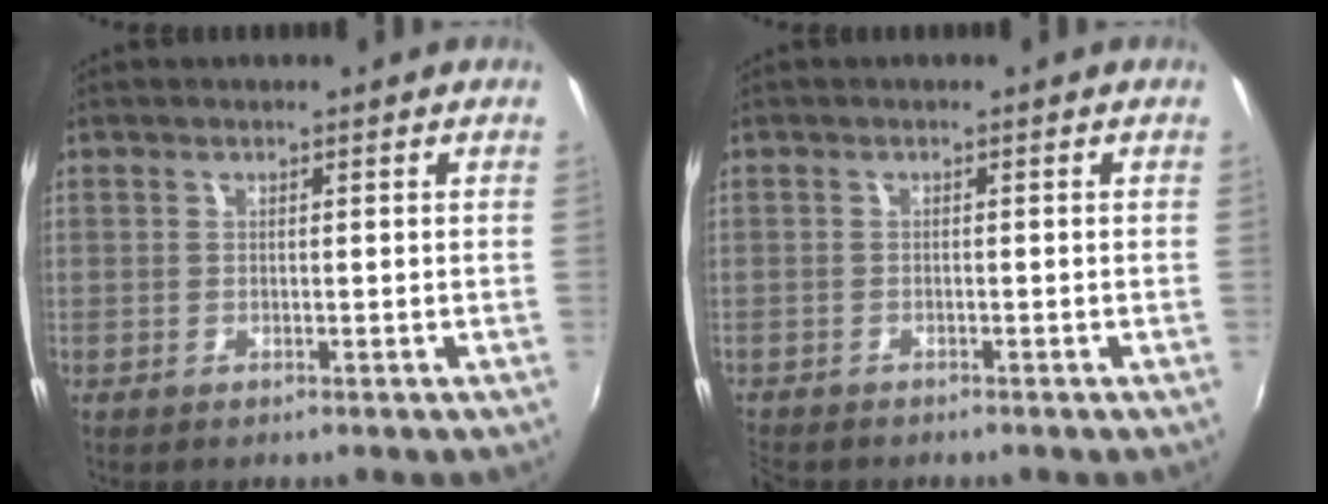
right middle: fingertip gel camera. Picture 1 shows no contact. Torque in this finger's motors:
{"motor_torque": [0.32, -0.33, 0.11, 0.08]}